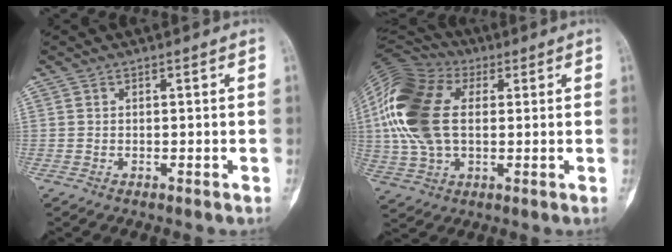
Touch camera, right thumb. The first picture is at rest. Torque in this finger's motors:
{"motor_torque": [0.82, 2.03, 0.95, 0.79, 0.26]}